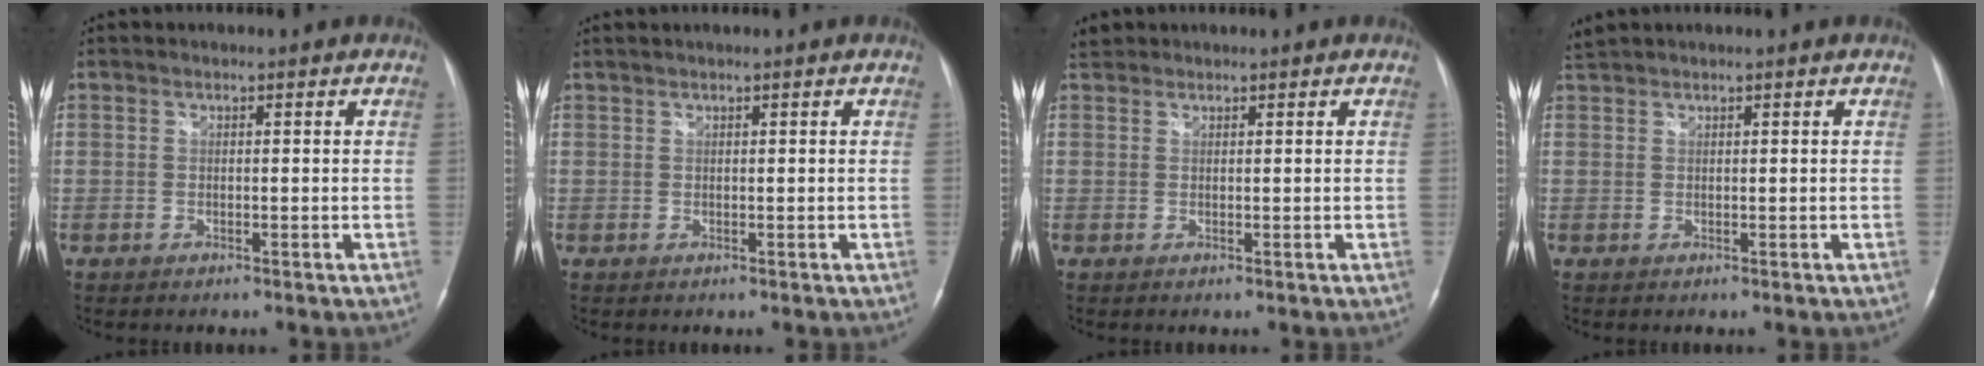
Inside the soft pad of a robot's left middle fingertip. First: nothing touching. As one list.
[{"total": 1.1, "force": [0.9, -0.1, 0.6], "torque": [-0.014, 0.013, 0.022]}, {"total": 1.9, "force": [1.5, 1.1, 0.0], "torque": [0.000, 0.017, 0.027]}, {"total": 1.3, "force": [1.3, -0.1, 0.1], "torque": [-0.010, 0.018, 0.034]}]